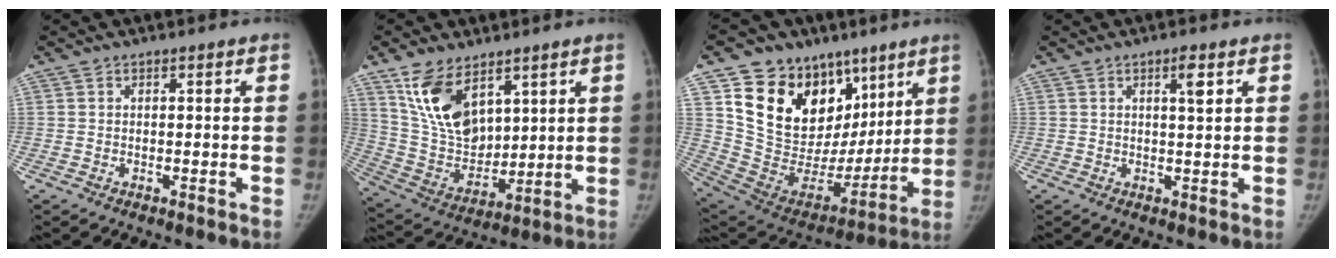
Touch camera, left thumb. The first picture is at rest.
{"total": 14.7, "force": [8.3, 8.3, 8.8], "torque": [-0.132, -0.044, 0.181]}
{"total": 25.6, "force": [12.8, 17.8, 13.3], "torque": [-0.170, -0.010, 0.238]}
{"total": 2.9, "force": [1.4, 0.5, 2.5], "torque": [-0.038, -0.007, 0.021]}